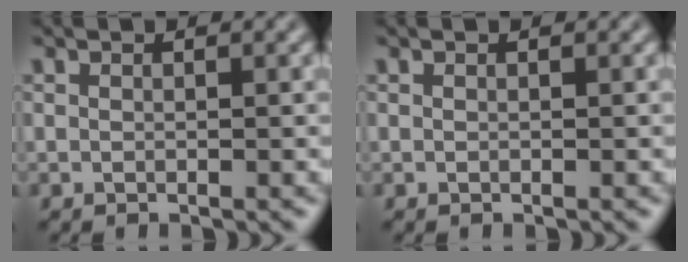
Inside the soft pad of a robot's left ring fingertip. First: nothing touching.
{"total": 0.0}